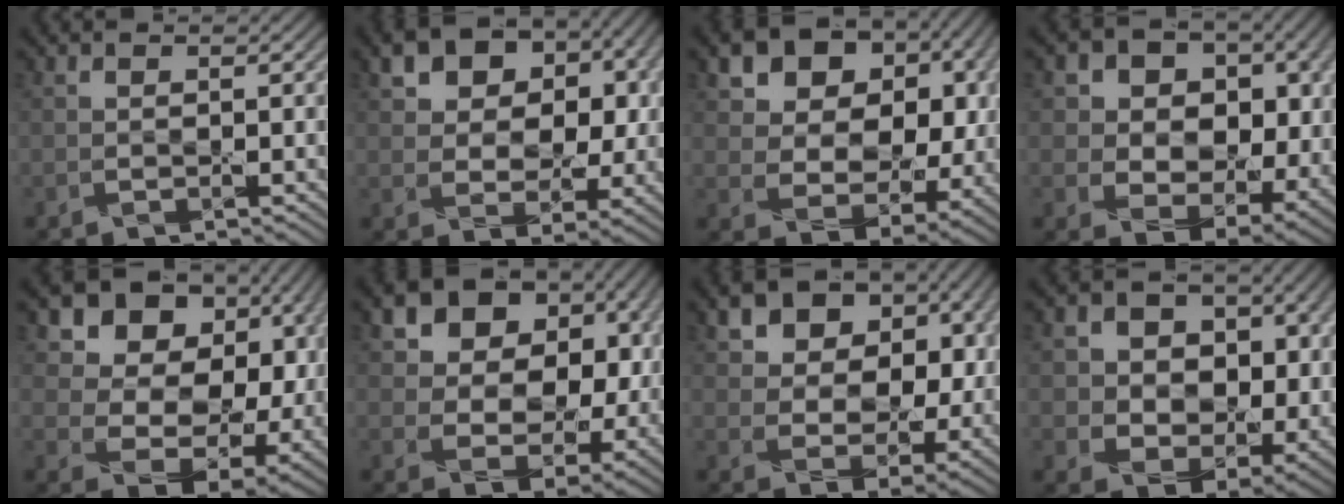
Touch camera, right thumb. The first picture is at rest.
{"total": 11.5, "force": [3.7, 8.0, 7.4], "torque": [-0.131, 0.003, 0.060]}
{"total": 16.9, "force": [5.9, 11.8, 10.5], "torque": [-0.197, 0.029, 0.124]}
{"total": 13.3, "force": [2.7, 10.1, 8.1], "torque": [-0.160, -0.001, 0.049]}
{"total": 14.9, "force": [4.5, 10.7, 9.4], "torque": [-0.177, -0.001, 0.096]}
{"total": 18.4, "force": [6.2, 13.5, 11.0], "torque": [-0.222, 0.038, 0.136]}
{"total": 14.9, "force": [5.5, 10.2, 9.3], "torque": [-0.176, 0.022, 0.096]}
{"total": 12.1, "force": [2.3, 9.7, 6.8], "torque": [-0.152, -0.008, 0.043]}